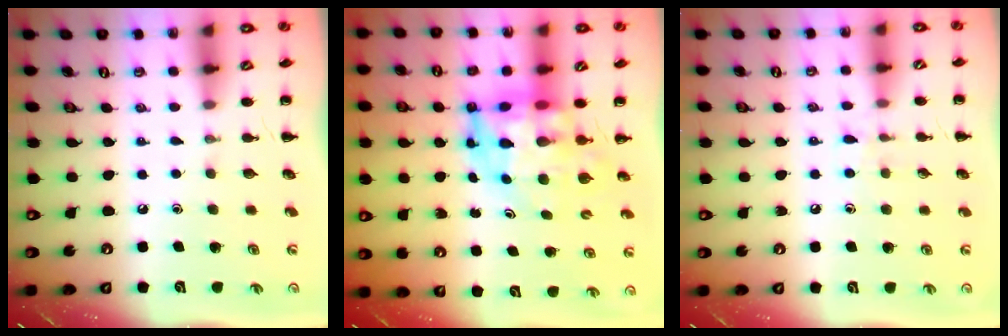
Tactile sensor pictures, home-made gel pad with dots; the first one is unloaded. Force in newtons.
{"total": 9.3, "press": 8.8, "slide": 2.8}
{"total": 6.5, "press": 6.1, "slide": 2.2}